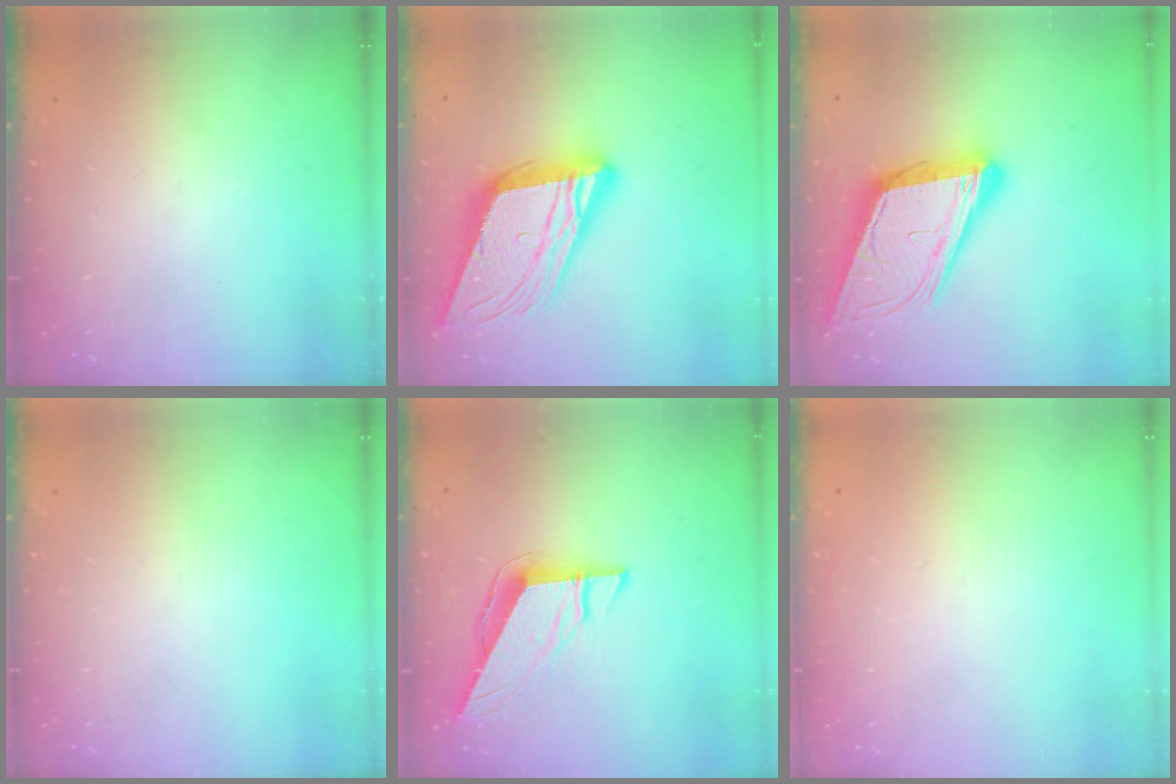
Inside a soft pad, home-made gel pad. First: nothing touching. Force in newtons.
{"total": 22.5, "press": 22.0, "slide": 4.5}
{"total": 20.2, "press": 19.8, "slide": 3.9}
{"total": 0.0}
{"total": 9.0, "press": 9.0, "slide": 0.5}
{"total": 0.8, "press": 0.8, "slide": 0.1}